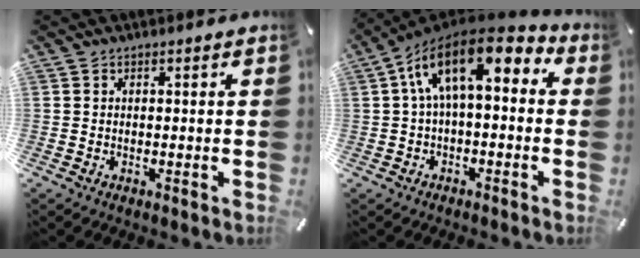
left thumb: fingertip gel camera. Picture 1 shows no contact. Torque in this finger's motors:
{"motor_torque": [1.30, 1.35, 2.13, -0.64, 0.32]}